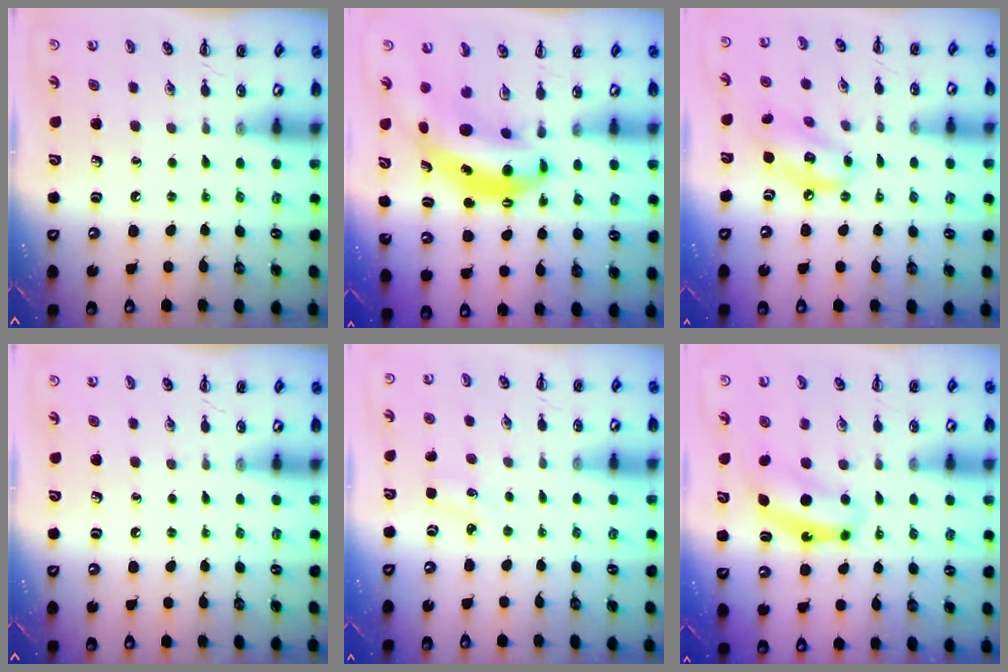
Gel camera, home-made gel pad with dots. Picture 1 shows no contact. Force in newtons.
{"total": 8.0, "press": 7.8, "slide": 1.8}
{"total": 10.2, "press": 10.1, "slide": 1.2}
{"total": 0.0}
{"total": 2.0, "press": 1.9, "slide": 0.6}
{"total": 7.1, "press": 7.0, "slide": 0.4}